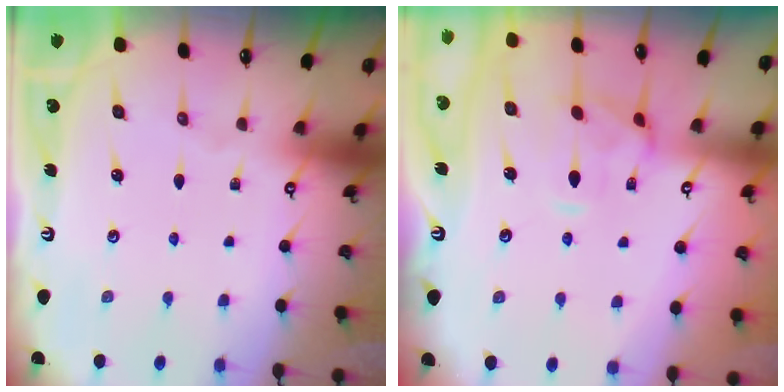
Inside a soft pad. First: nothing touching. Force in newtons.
{"total": 2.2, "press": 1.9, "slide": 1.1}